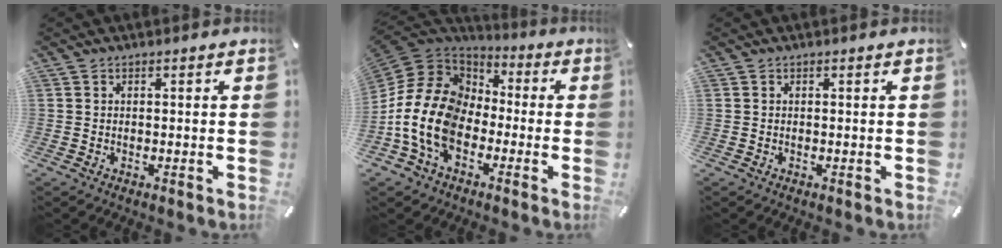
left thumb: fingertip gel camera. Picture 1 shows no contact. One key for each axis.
{"total": 15.1, "fx": -4.9, "fy": 11.8, "fz": 8.2, "tx": -0.206, "ty": 0.018, "tz": -0.095}
{"total": 0.0}